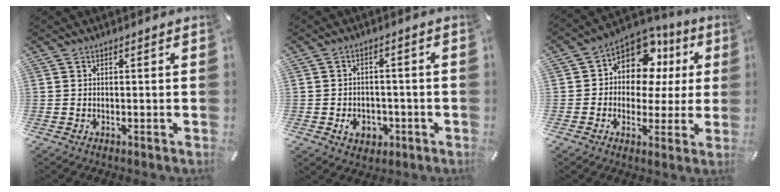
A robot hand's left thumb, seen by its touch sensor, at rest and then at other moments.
{"total": 5.7, "force": [-1.8, 4.6, 2.8], "torque": [-0.052, 0.005, -0.034]}
{"total": 11.8, "force": [4.8, 9.0, 5.8], "torque": [-0.093, -0.035, 0.090]}